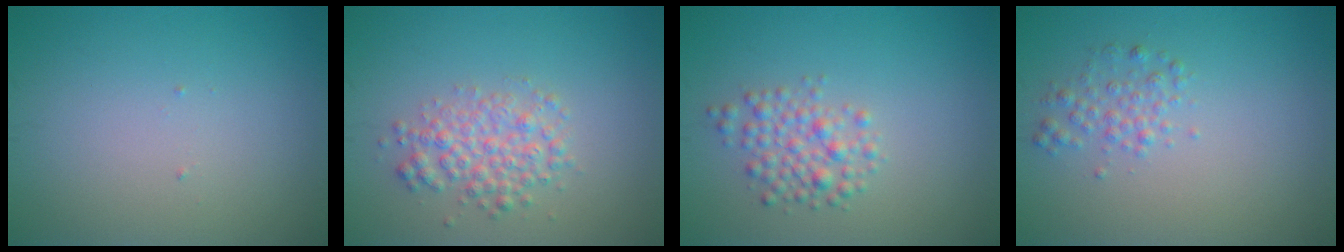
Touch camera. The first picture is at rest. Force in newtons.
{"total": 3.1, "press": 3.1, "slide": 0.2}
{"total": 2.7, "press": 2.7, "slide": 0.1}
{"total": 1.7, "press": 1.7, "slide": 0.0}